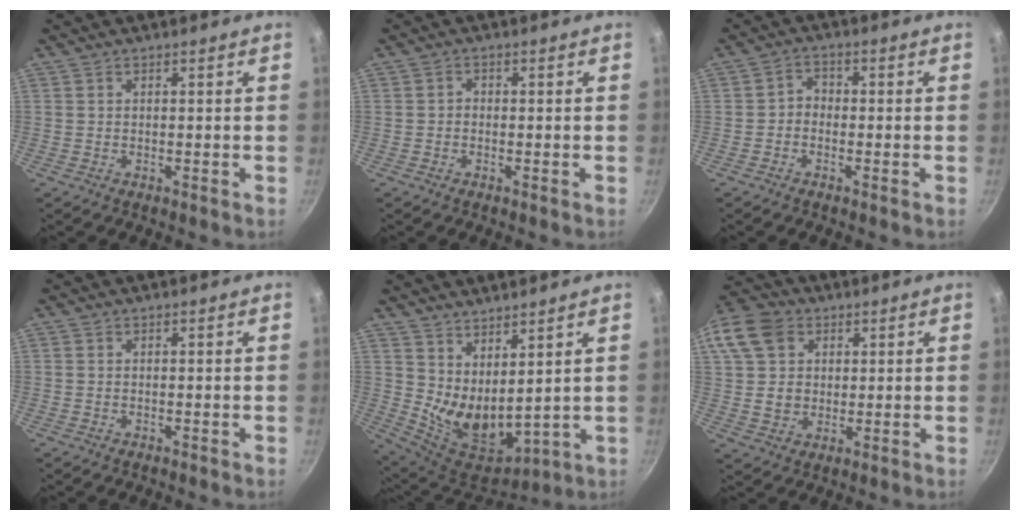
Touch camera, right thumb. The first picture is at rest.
{"total": 1.0, "force": [-0.4, 0.8, 0.4], "torque": [-0.006, 0.005, -0.010]}
{"total": 2.6, "force": [-1.0, 2.0, 1.2], "torque": [-0.010, 0.017, -0.026]}
{"total": 0.0}
{"total": 11.6, "force": [5.7, 5.4, 8.6], "torque": [-0.124, -0.062, 0.122]}
{"total": 16.0, "force": [5.0, 13.0, 7.9], "torque": [-0.157, 0.016, 0.087]}